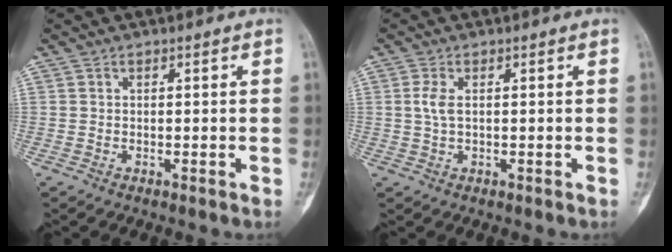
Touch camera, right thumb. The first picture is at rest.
{"total": 2.6, "force": [0.3, 1.2, 2.2], "torque": [-0.054, 0.000, 0.003]}